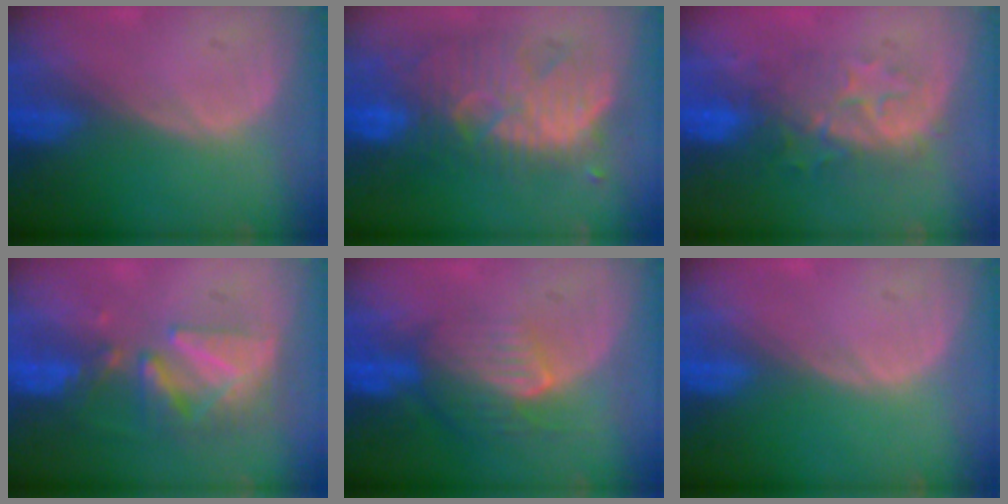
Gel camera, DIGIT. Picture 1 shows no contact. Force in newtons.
{"total": 11.0, "press": 10.5, "slide": 3.0}
{"total": 8.0, "press": 7.9, "slide": 1.5}
{"total": 8.5, "press": 7.7, "slide": 3.6}
{"total": 8.1, "press": 7.3, "slide": 3.6}
{"total": 0.0}